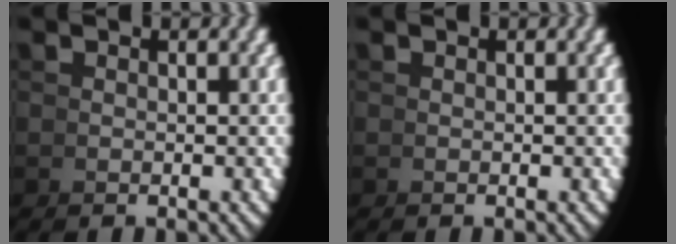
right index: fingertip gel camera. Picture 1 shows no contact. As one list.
[{"total": 0.0}]